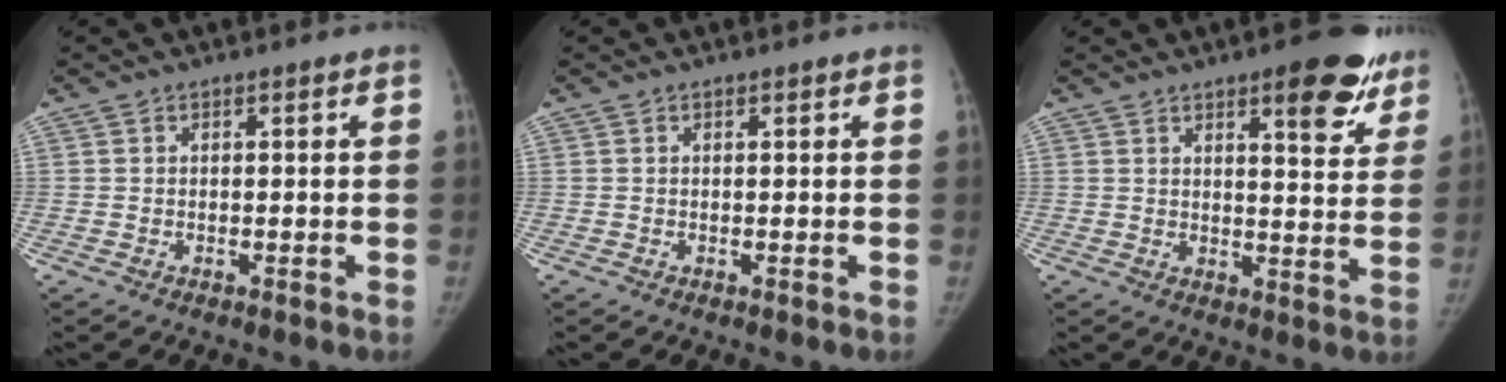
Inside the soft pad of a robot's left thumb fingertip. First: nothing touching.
{"total": 0.0}
{"total": 12.1, "force": [7.4, 4.1, 8.7], "torque": [-0.064, -0.037, 0.091]}